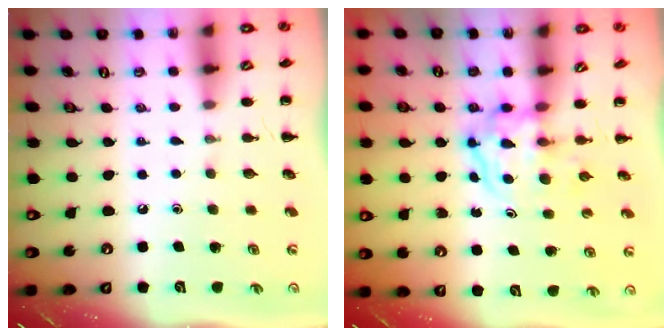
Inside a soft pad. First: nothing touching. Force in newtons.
{"total": 3.8, "press": 3.8, "slide": 0.4}